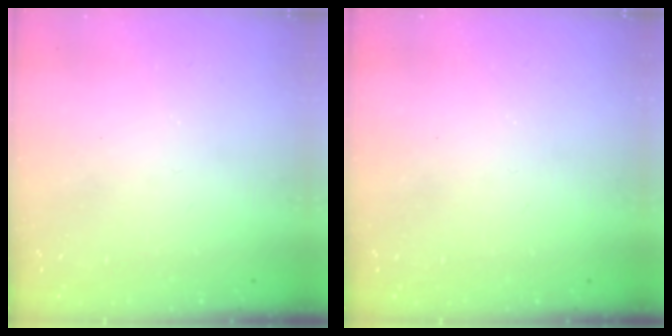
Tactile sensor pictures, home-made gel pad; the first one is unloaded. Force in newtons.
{"total": 0.0}